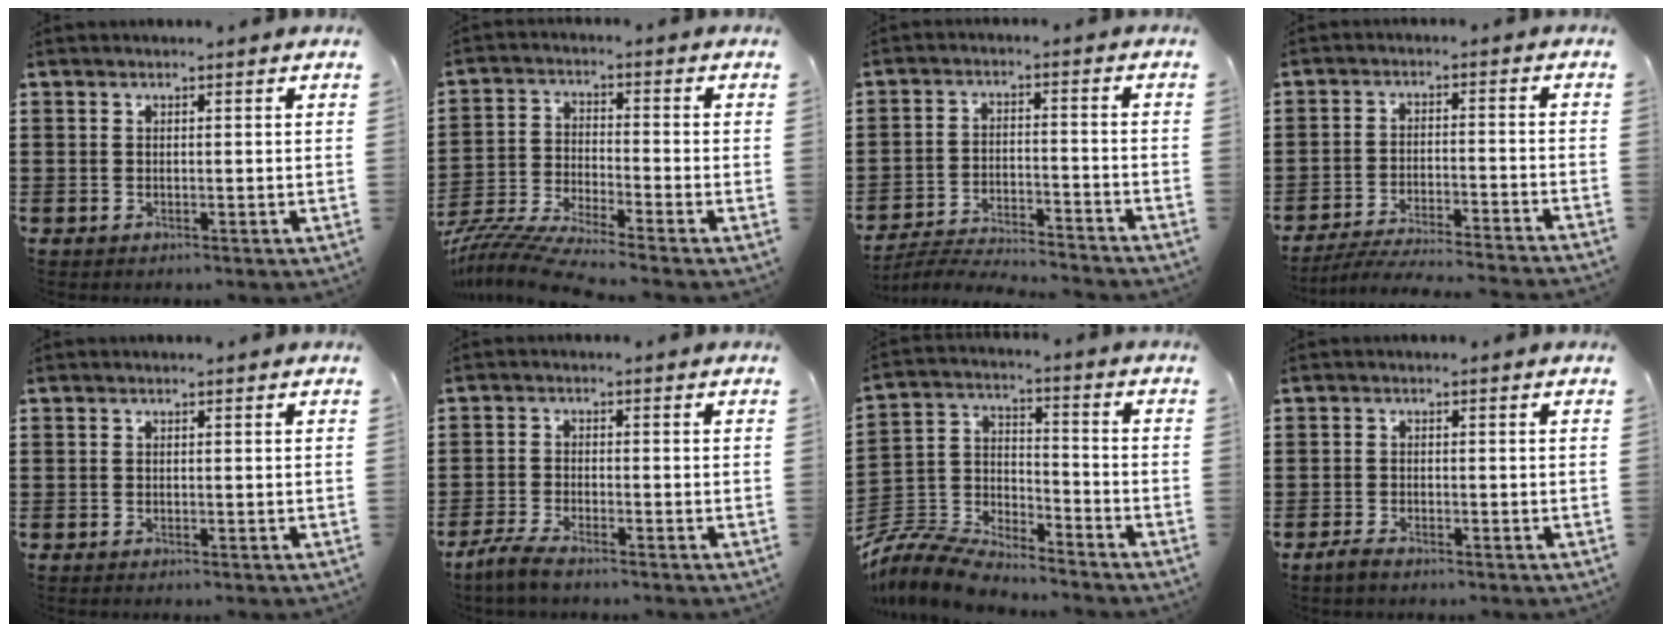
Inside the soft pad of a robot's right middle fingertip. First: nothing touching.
{"total": 6.4, "force": [-6.0, -0.3, 2.2], "torque": [-0.067, -0.020, -0.124]}
{"total": 4.9, "force": [-4.8, 0.0, 1.1], "torque": [-0.027, -0.001, -0.099]}
{"total": 4.9, "force": [-4.7, -0.2, 1.4], "torque": [-0.029, -0.010, -0.096]}
{"total": 0.0}
{"total": 3.2, "force": [-2.8, 0.2, 1.6], "torque": [-0.042, -0.007, -0.058]}
{"total": 9.4, "force": [-9.0, 1.5, 2.0], "torque": [-0.063, 0.005, -0.188]}
{"total": 1.5, "force": [-1.2, 0.3, 0.7], "torque": [-0.023, -0.001, -0.028]}